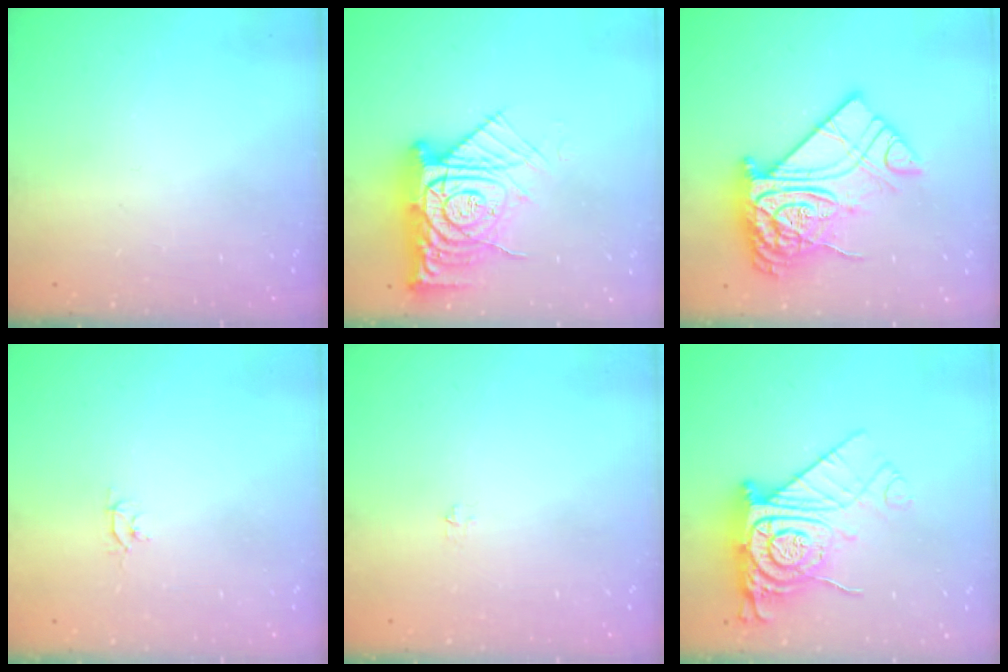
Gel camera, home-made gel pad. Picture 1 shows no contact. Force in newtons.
{"total": 17.3, "press": 17.2, "slide": 1.7}
{"total": 22.9, "press": 22.8, "slide": 2.0}
{"total": 2.6, "press": 2.6, "slide": 0.3}
{"total": 3.1, "press": 3.0, "slide": 0.4}
{"total": 16.0, "press": 15.9, "slide": 1.4}